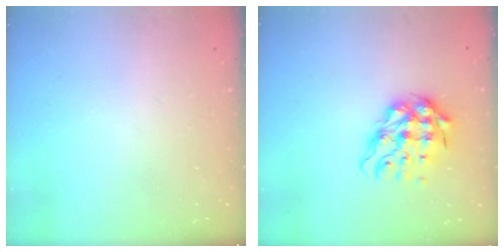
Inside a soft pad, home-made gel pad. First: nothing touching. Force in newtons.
{"total": 11.7, "press": 11.5, "slide": 1.9}